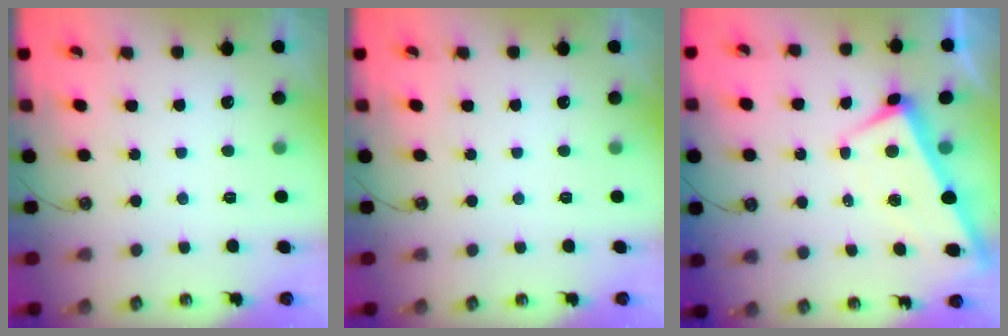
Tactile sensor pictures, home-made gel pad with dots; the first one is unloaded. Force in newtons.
{"total": 0.0}
{"total": 0.9, "press": 0.7, "slide": 0.5}